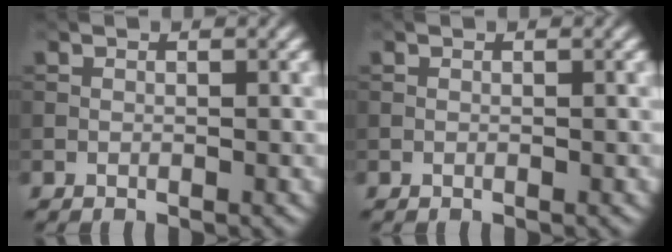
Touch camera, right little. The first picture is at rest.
{"total": 0.0}